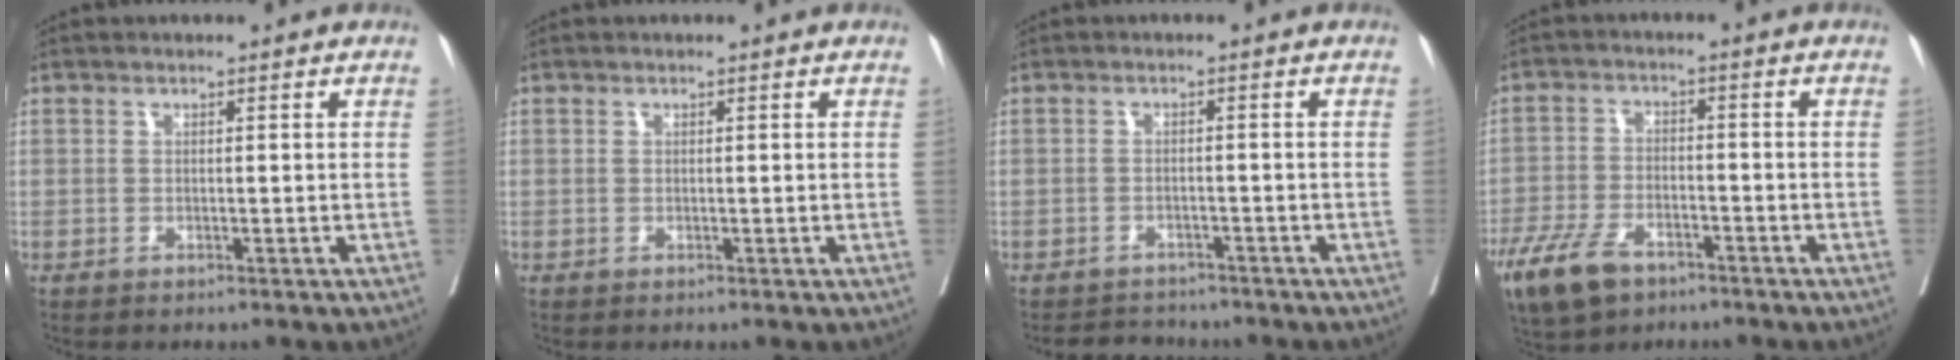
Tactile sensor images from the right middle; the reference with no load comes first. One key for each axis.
{"total": 0.0}
{"total": 3.9, "fx": -3.7, "fy": 1.2, "fz": -0.1, "tx": 0.000, "ty": -0.006, "tz": -0.058}
{"total": 9.1, "fx": -6.1, "fy": 4.3, "fz": 5.3, "tx": -0.109, "ty": -0.011, "tz": -0.109}